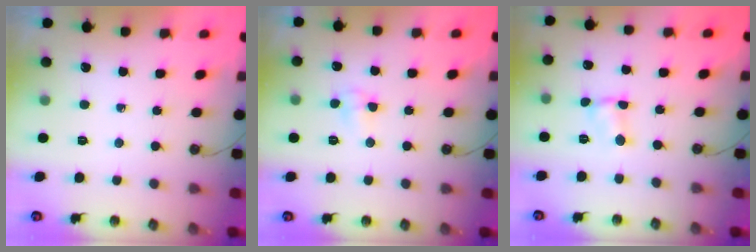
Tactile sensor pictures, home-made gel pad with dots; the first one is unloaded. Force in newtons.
{"total": 3.9, "press": 3.8, "slide": 0.7}
{"total": 1.7, "press": 1.6, "slide": 0.2}